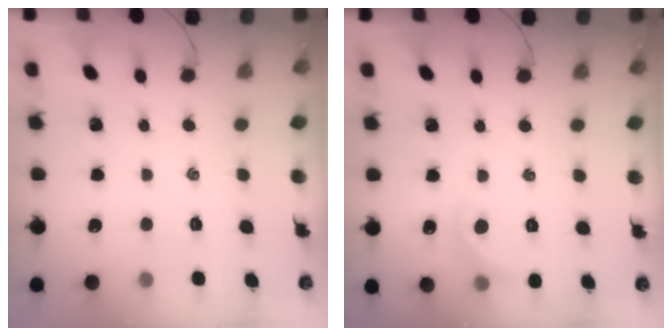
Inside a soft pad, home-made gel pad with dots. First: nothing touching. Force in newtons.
{"total": 7.0, "press": 6.9, "slide": 1.3}